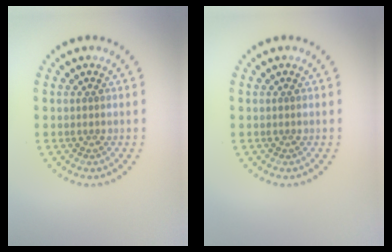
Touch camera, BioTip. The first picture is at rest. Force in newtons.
{"total": 0.0}